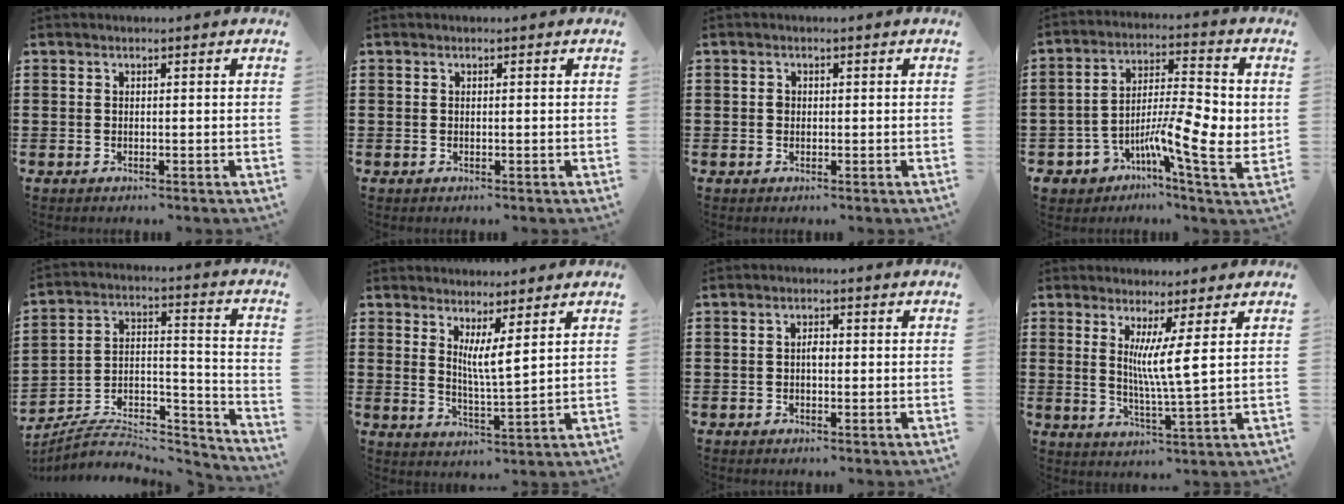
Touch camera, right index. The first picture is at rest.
{"total": 0.0}
{"total": 0.7, "force": [0.0, 0.7, 0.3], "torque": [-0.009, 0.004, 0.000]}
{"total": 9.5, "force": [-2.3, 3.2, 8.6], "torque": [-0.148, -0.013, -0.038]}
{"total": 5.9, "force": [-5.2, 2.1, 1.7], "torque": [-0.031, 0.003, -0.101]}
{"total": 4.4, "force": [2.7, 0.1, 3.5], "torque": [-0.077, -0.007, 0.046]}
{"total": 1.6, "force": [-0.2, 0.8, 1.3], "torque": [-0.026, 0.003, -0.004]}
{"total": 5.8, "force": [2.1, -0.5, 5.4], "torque": [-0.111, -0.011, 0.033]}